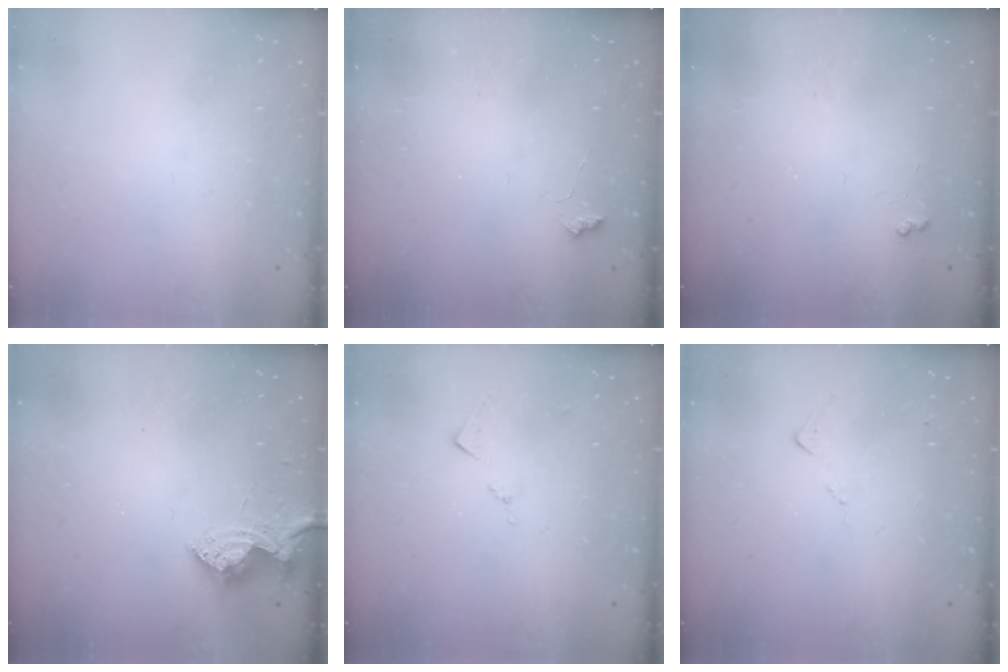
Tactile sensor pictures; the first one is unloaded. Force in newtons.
{"total": 3.0, "press": 3.0, "slide": 0.5}
{"total": 2.9, "press": 2.9, "slide": 0.5}
{"total": 10.4, "press": 10.4, "slide": 0.5}
{"total": 7.4, "press": 7.3, "slide": 0.9}
{"total": 5.8, "press": 5.8, "slide": 0.8}